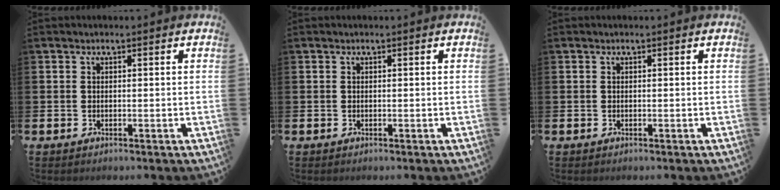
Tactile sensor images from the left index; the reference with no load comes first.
{"total": 0.0}
{"total": 0.0}